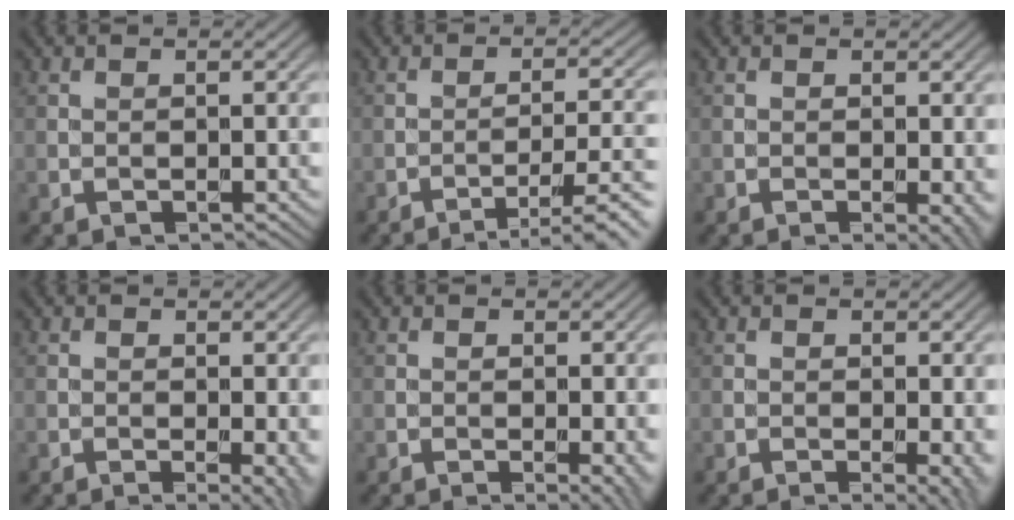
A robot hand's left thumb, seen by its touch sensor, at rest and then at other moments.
{"total": 6.9, "force": [-4.3, 1.2, 5.3], "torque": [-0.087, 0.002, -0.061]}
{"total": 2.3, "force": [-0.4, 0.5, 2.2], "torque": [-0.030, -0.008, -0.006]}
{"total": 3.4, "force": [-0.6, 0.8, 3.2], "torque": [-0.045, -0.008, -0.008]}
{"total": 2.3, "force": [-0.4, 0.5, 2.3], "torque": [-0.031, -0.008, -0.006]}
{"total": 3.3, "force": [-0.6, 0.7, 3.2], "torque": [-0.045, -0.007, -0.008]}